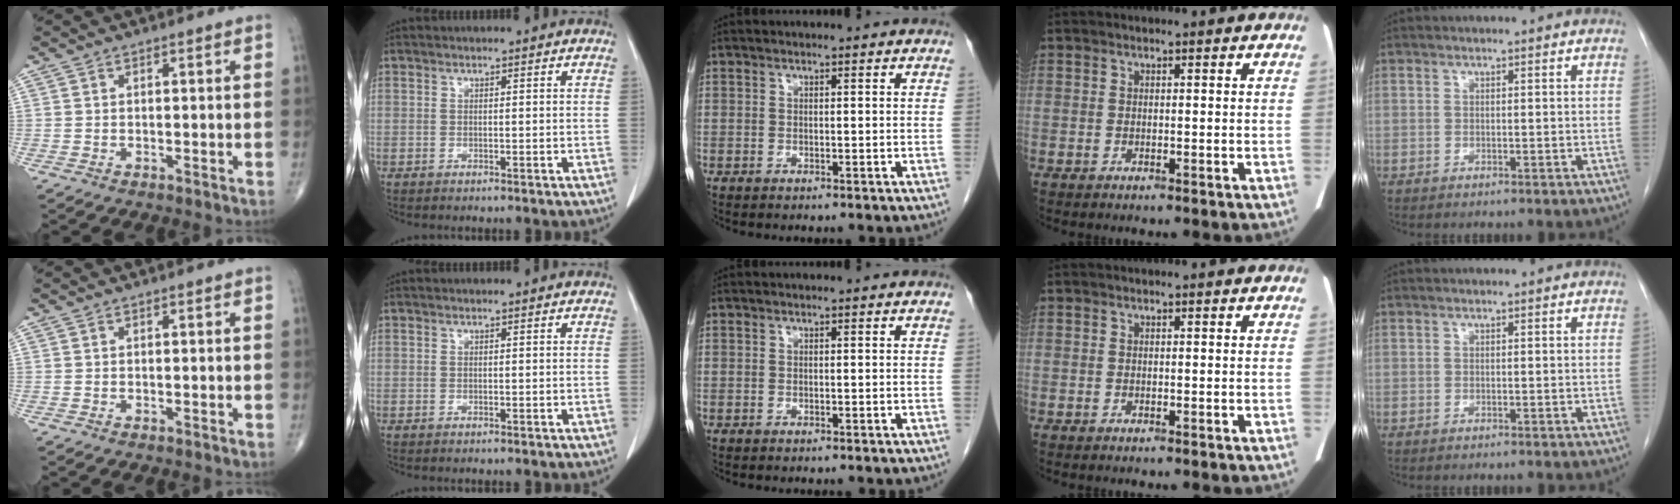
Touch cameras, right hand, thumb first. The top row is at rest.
{}